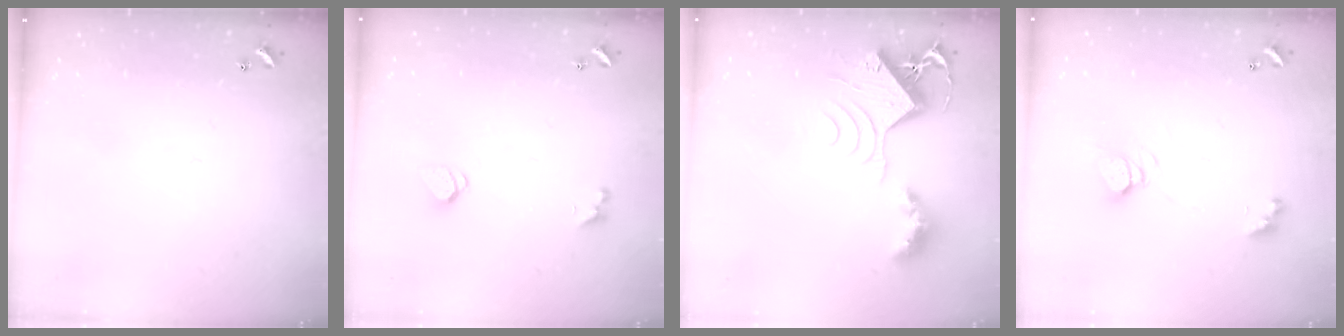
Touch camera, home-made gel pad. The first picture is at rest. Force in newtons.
{"total": 1.5, "press": 1.4, "slide": 0.5}
{"total": 10.1, "press": 10.0, "slide": 1.5}
{"total": 5.0, "press": 5.0, "slide": 0.3}